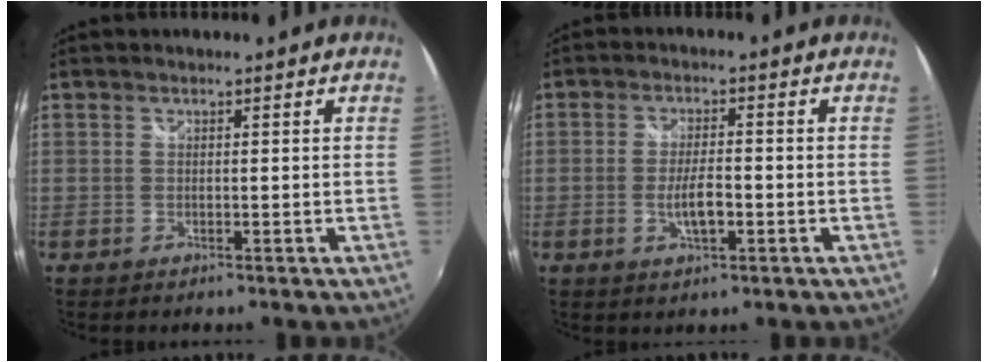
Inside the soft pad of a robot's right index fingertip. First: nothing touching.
{"total": 4.8, "force": [-1.5, 1.5, 4.3], "torque": [-0.087, -0.003, -0.026]}